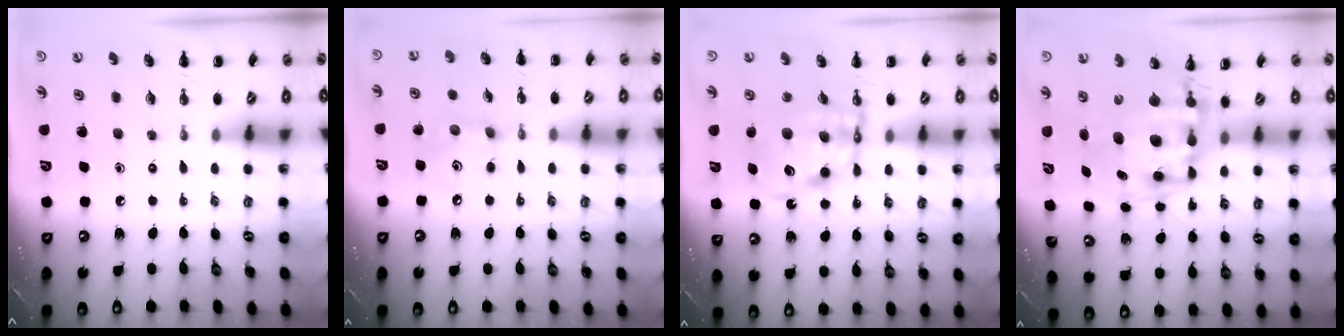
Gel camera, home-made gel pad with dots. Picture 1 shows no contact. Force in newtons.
{"total": 4.9, "press": 4.9, "slide": 0.5}
{"total": 11.4, "press": 10.9, "slide": 3.2}
{"total": 12.1, "press": 11.8, "slide": 2.8}